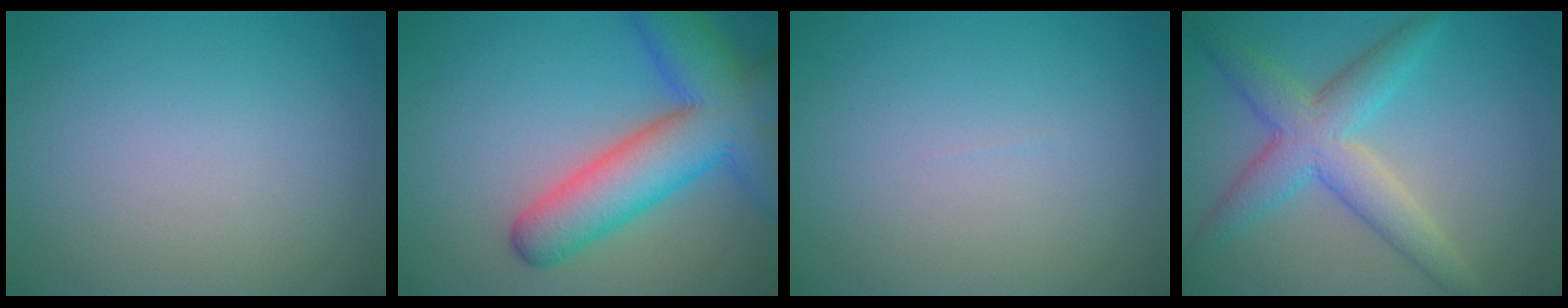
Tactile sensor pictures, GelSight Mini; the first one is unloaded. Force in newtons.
{"total": 9.9, "press": 9.9, "slide": 0.4}
{"total": 0.0}
{"total": 5.5, "press": 5.5, "slide": 0.2}